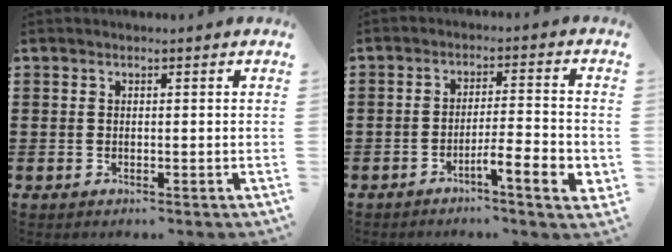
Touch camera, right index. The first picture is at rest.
{"total": 6.2, "force": [-3.2, 0.9, 5.3], "torque": [-0.083, -0.001, -0.054]}